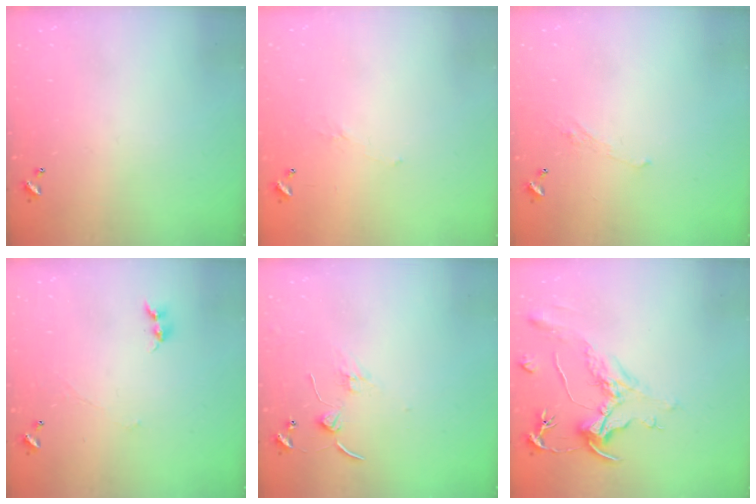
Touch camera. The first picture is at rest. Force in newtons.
{"total": 4.3, "press": 4.2, "slide": 1.0}
{"total": 1.8, "press": 1.7, "slide": 0.7}
{"total": 0.7, "press": 0.3, "slide": 0.6}
{"total": 2.3, "press": 2.3, "slide": 0.1}
{"total": 2.1, "press": 1.6, "slide": 1.3}